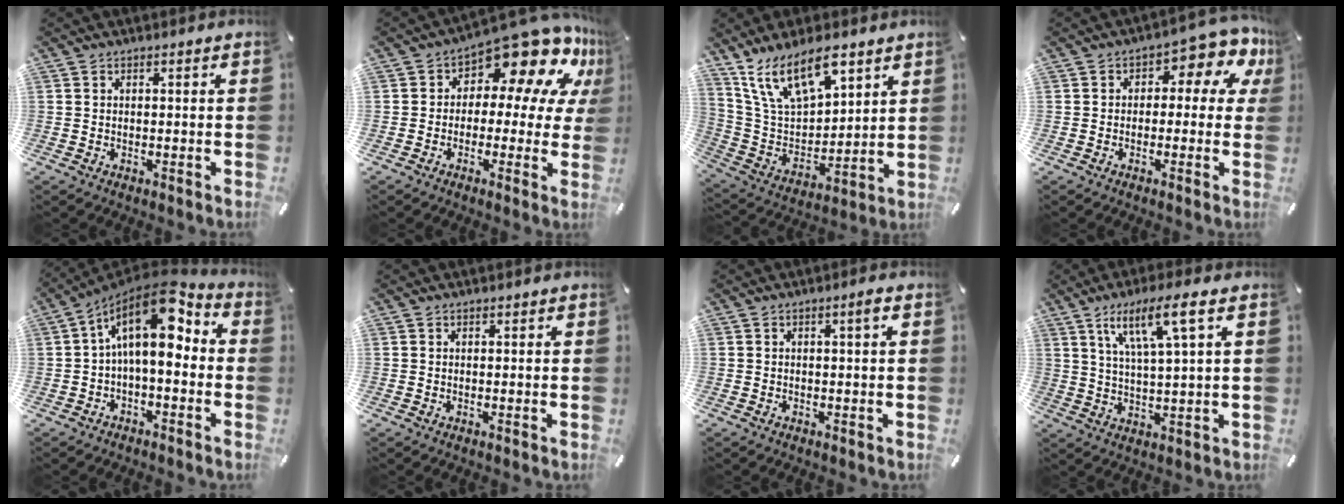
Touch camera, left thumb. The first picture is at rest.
{"total": 14.3, "force": [8.7, 7.1, 8.8], "torque": [-0.131, -0.071, 0.148]}
{"total": 16.6, "force": [11.1, 8.1, 9.3], "torque": [-0.197, -0.056, 0.199]}
{"total": 8.2, "force": [2.5, 4.6, 6.4], "torque": [-0.075, -0.020, 0.036]}
{"total": 15.1, "force": [4.0, 7.3, 12.6], "torque": [-0.222, -0.020, 0.062]}
{"total": 0.0}
{"total": 1.6, "force": [0.2, -0.1, 1.6], "torque": [-0.032, -0.002, 0.003]}
{"total": 10.6, "force": [5.4, 1.4, 9.0], "torque": [-0.180, -0.001, 0.091]}